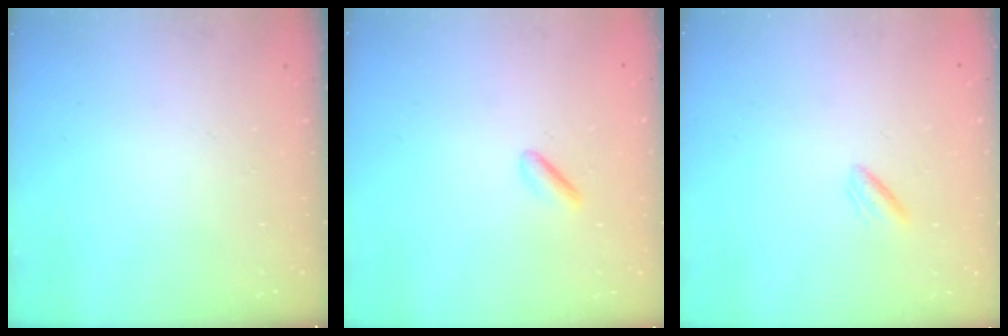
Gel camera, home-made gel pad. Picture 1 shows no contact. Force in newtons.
{"total": 1.5, "press": 1.2, "slide": 0.9}
{"total": 0.8, "press": 0.4, "slide": 0.7}